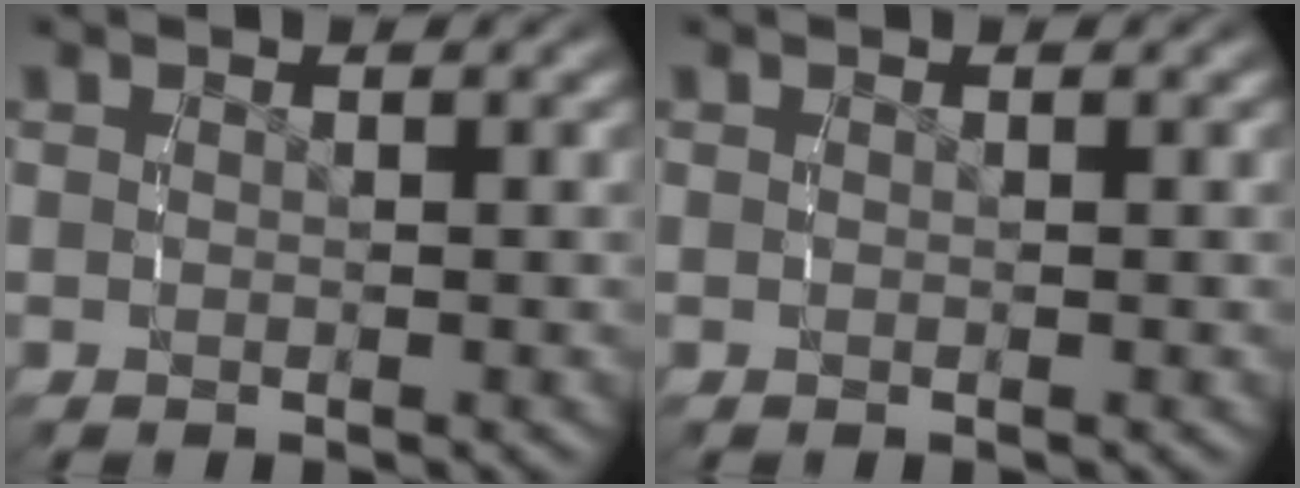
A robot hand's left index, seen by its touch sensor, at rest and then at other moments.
{"total": 0.0}